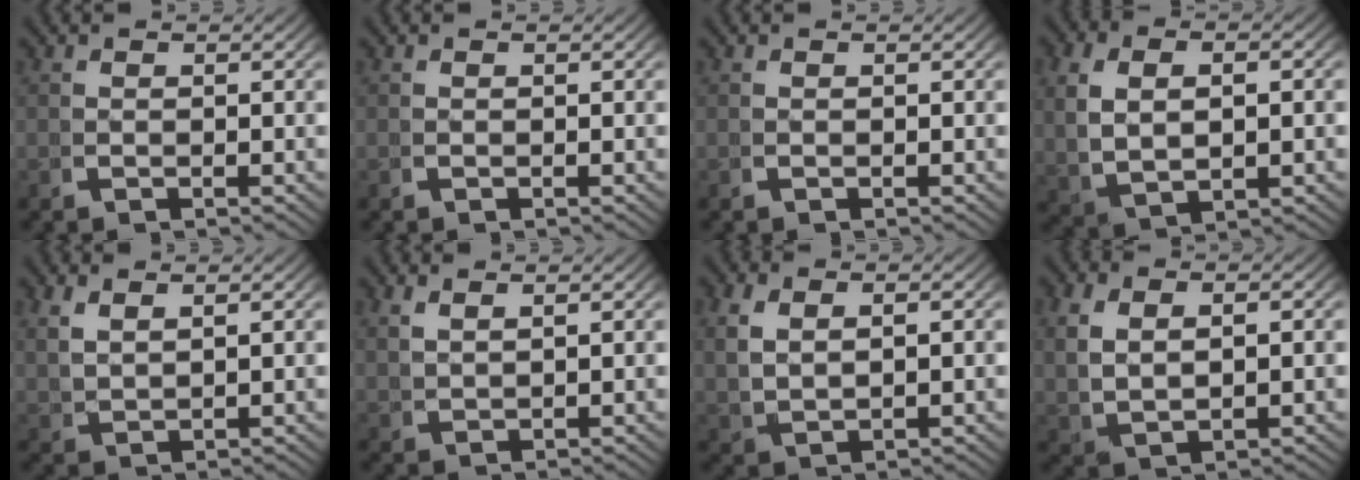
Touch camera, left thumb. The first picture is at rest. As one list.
[{"total": 0.0}, {"total": 0.0}, {"total": 5.3, "force": [0.7, 3.4, 4.0], "torque": [-0.096, -0.012, 0.030]}, {"total": 2.4, "force": [1.8, 1.0, 1.2], "torque": [-0.029, 0.002, 0.048]}, {"total": 1.8, "force": [1.6, 0.4, 0.7], "torque": [-0.016, 0.005, 0.043]}, {"total": 3.6, "force": [1.3, 2.2, 2.5], "torque": [-0.061, -0.005, 0.038]}, {"total": 4.5, "force": [1.0, 2.8, 3.3], "torque": [-0.079, -0.009, 0.035]}]